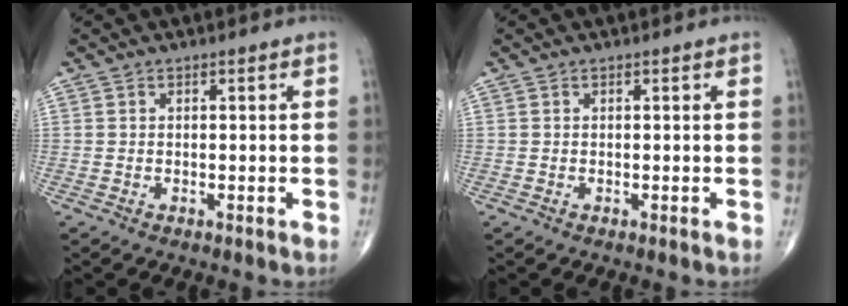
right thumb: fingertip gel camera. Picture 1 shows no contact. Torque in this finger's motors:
{"motor_torque": [-0.03, -0.02, 0.05, 0.17, -0.02]}